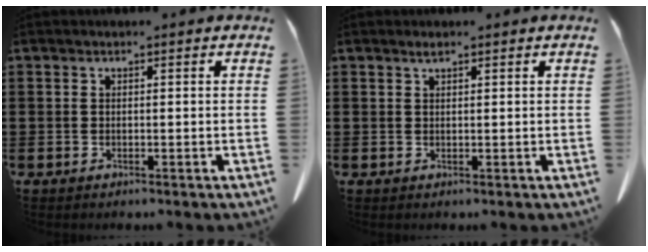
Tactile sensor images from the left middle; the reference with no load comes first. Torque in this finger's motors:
{"motor_torque": [1.08, 1.06, -0.01, 0.00]}